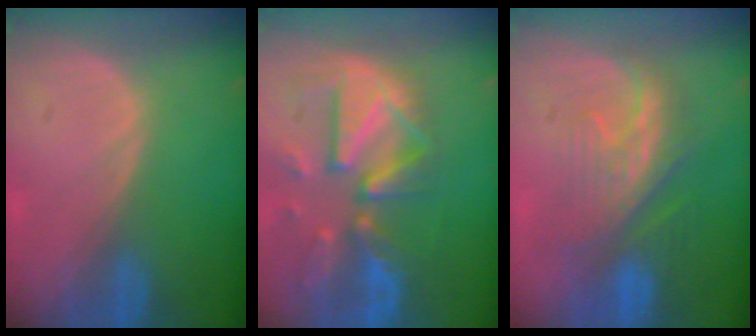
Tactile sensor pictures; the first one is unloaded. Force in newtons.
{"total": 12.1, "press": 10.5, "slide": 6.1}
{"total": 8.5, "press": 8.3, "slide": 1.9}